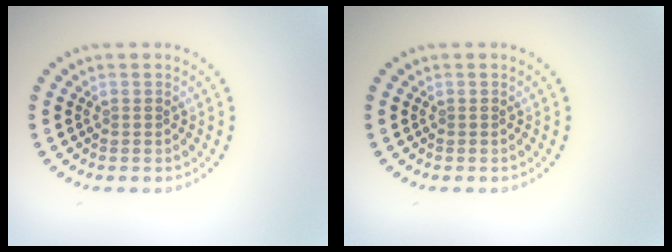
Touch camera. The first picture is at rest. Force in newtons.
{"total": 0.0}